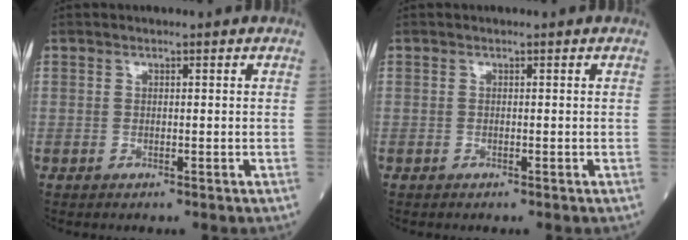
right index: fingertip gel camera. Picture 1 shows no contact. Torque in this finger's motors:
{"motor_torque": [0.00, 0.00, 0.00, 0.00]}